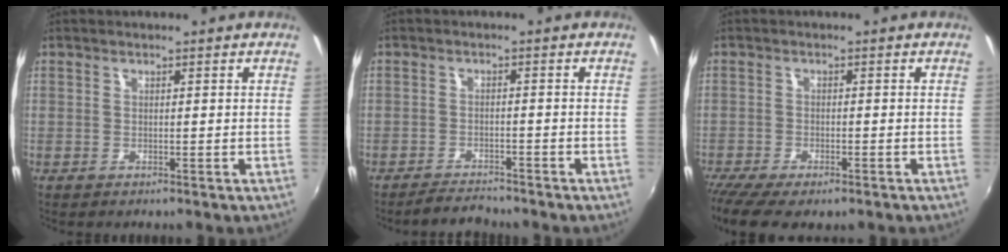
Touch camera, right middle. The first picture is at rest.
{"total": 4.3, "force": [-3.9, 1.4, 1.0], "torque": [-0.039, -0.004, -0.062]}
{"total": 9.0, "force": [-6.7, 2.7, 5.4], "torque": [-0.133, -0.044, -0.114]}